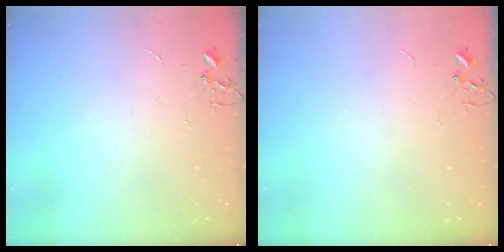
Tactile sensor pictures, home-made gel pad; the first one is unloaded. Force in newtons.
{"total": 0.0}